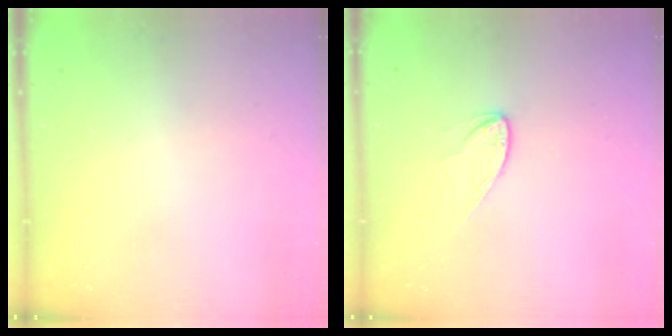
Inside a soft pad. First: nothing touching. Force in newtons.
{"total": 6.5, "press": 6.5, "slide": 0.3}